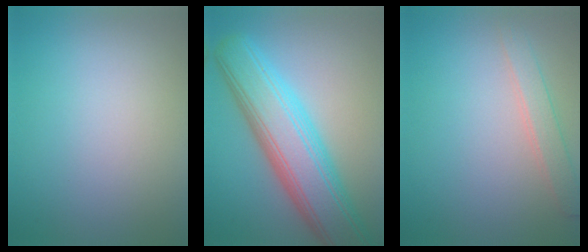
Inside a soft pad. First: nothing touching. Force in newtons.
{"total": 9.9, "press": 9.8, "slide": 0.6}
{"total": 2.1, "press": 2.1, "slide": 0.1}